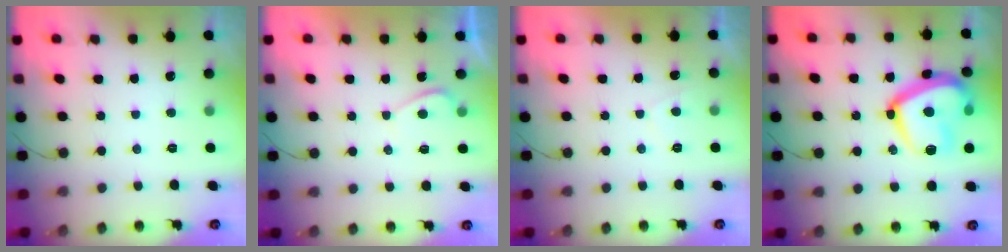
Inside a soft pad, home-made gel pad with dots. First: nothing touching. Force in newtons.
{"total": 0.6, "press": 0.3, "slide": 0.5}
{"total": 0.9, "press": 0.7, "slide": 0.5}
{"total": 19.4, "press": 19.3, "slide": 1.7}